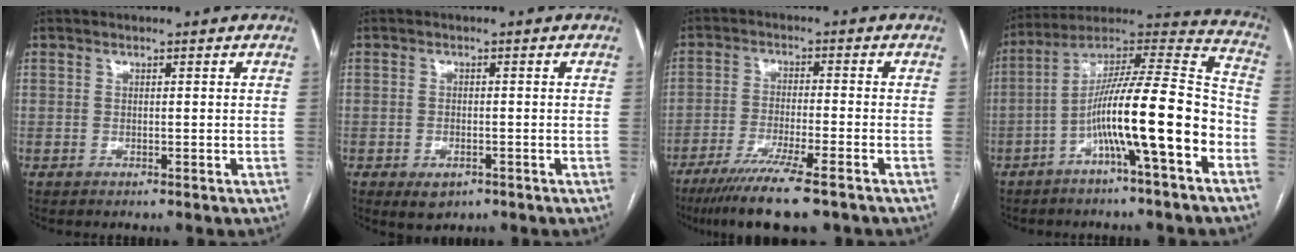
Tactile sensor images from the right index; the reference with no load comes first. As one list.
[{"total": 2.9, "force": [-1.5, 1.9, 1.7], "torque": [-0.024, -0.001, -0.011]}, {"total": 11.3, "force": [-8.2, 0.6, 7.7], "torque": [-0.125, -0.027, -0.129]}, {"total": 17.4, "force": [-6.2, 1.0, 16.2], "torque": [-0.265, 0.022, -0.105]}]